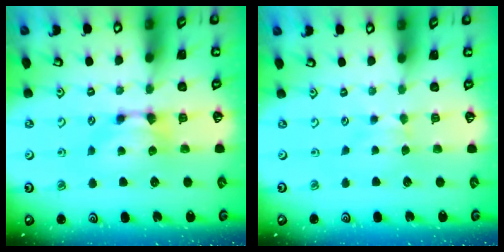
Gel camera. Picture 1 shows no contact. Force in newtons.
{"total": 2.4, "press": 2.3, "slide": 0.4}